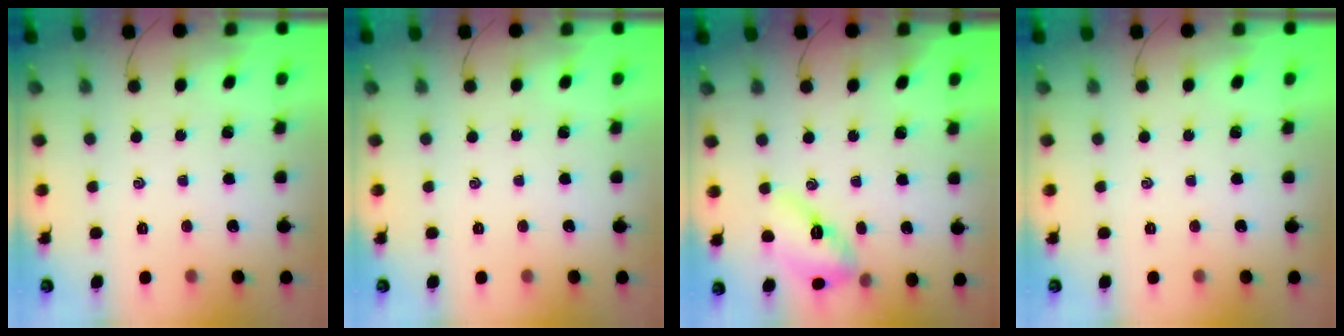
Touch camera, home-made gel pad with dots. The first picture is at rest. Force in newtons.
{"total": 0.0}
{"total": 11.2, "press": 11.1, "slide": 1.2}
{"total": 0.0}